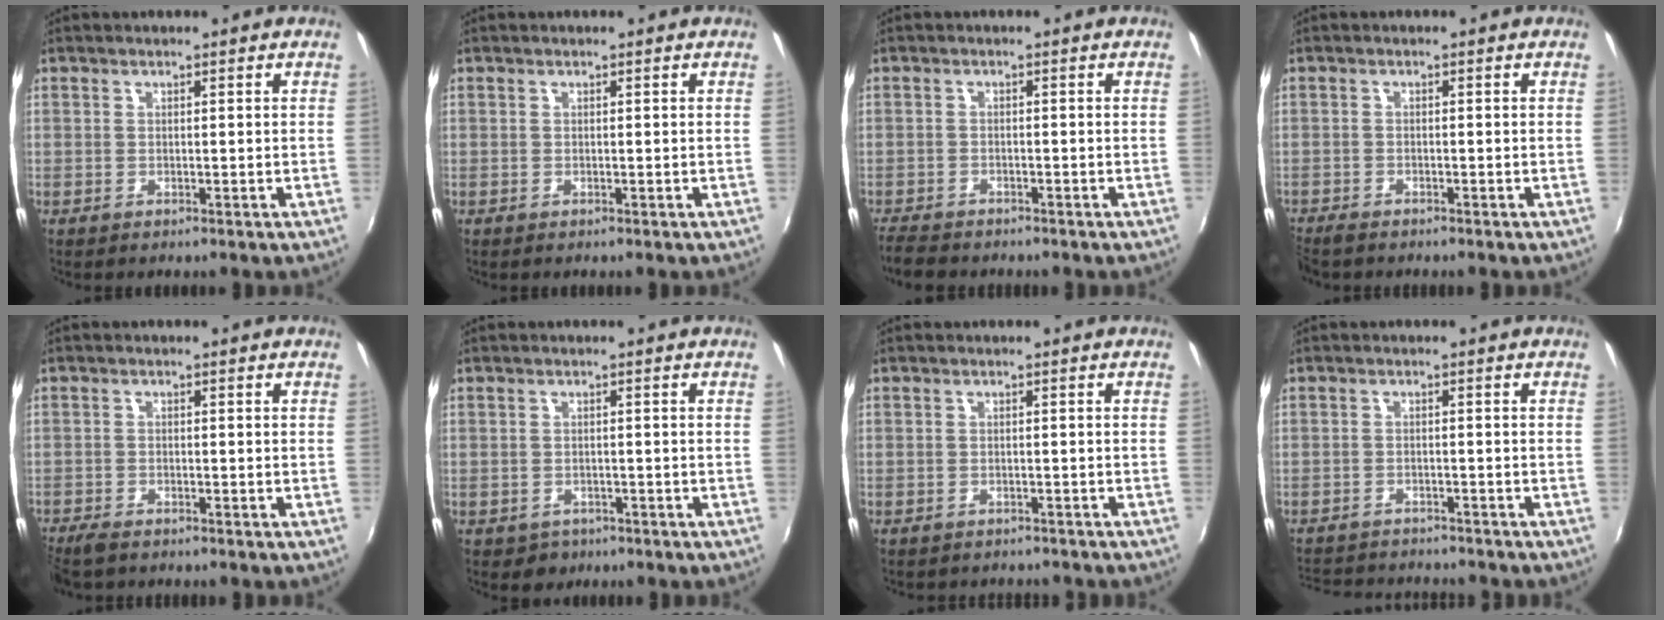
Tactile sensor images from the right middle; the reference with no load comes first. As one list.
[{"total": 0.0}, {"total": 5.0, "force": [-4.6, 1.3, 1.4], "torque": [-0.050, -0.021, -0.084]}, {"total": 2.5, "force": [-2.4, 0.6, 0.7], "torque": [-0.022, -0.015, -0.047]}, {"total": 4.0, "force": [-3.5, 1.0, 1.6], "torque": [-0.042, -0.020, -0.069]}, {"total": 2.9, "force": [-1.5, 2.4, 0.6], "torque": [-0.020, -0.003, -0.017]}, {"total": 4.0, "force": [-3.7, 1.4, 0.9], "torque": [-0.025, -0.013, -0.050]}, {"total": 10.5, "force": [-9.6, 2.8, 3.1], "torque": [-0.084, -0.005, -0.146]}]